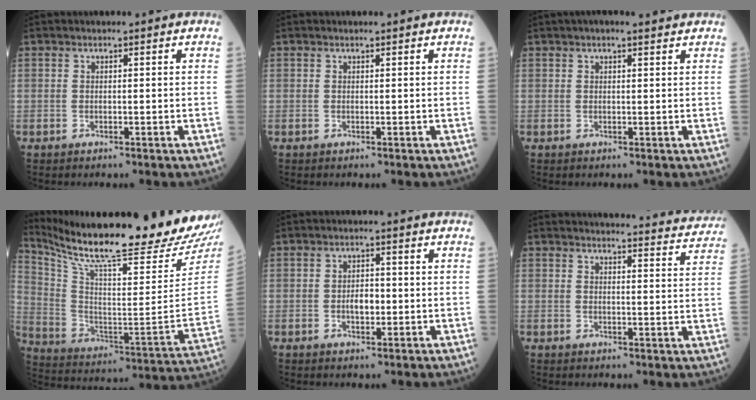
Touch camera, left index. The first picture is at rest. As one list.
[{"total": 0.5, "force": [0.4, 0.0, 0.3], "torque": [-0.008, 0.002, 0.008]}, {"total": 4.4, "force": [3.4, 0.6, 2.6], "torque": [-0.041, 0.029, 0.050]}, {"total": 27.5, "force": [24.7, -0.7, 12.0], "torque": [-0.227, -0.110, 0.371]}, {"total": 2.9, "force": [-0.4, 1.5, 2.5], "torque": [-0.043, 0.003, -0.006]}, {"total": 18.6, "force": [18.2, 1.7, 3.3], "torque": [-0.026, -0.050, 0.194]}]